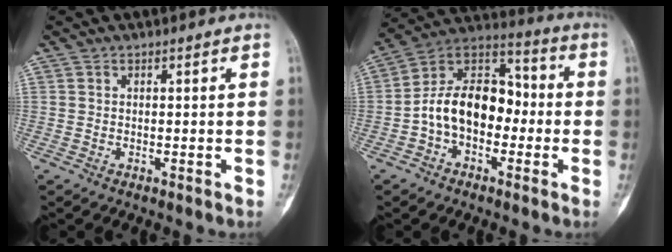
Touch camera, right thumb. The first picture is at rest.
{"total": 14.4, "force": [-2.4, 9.9, 10.2], "torque": [-0.145, 0.054, -0.055]}